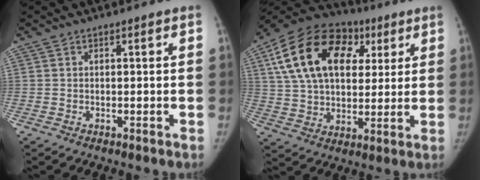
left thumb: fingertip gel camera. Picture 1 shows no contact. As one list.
[{"total": 23.7, "force": [8.3, 15.3, 16.1], "torque": [-0.274, 0.021, 0.137]}]